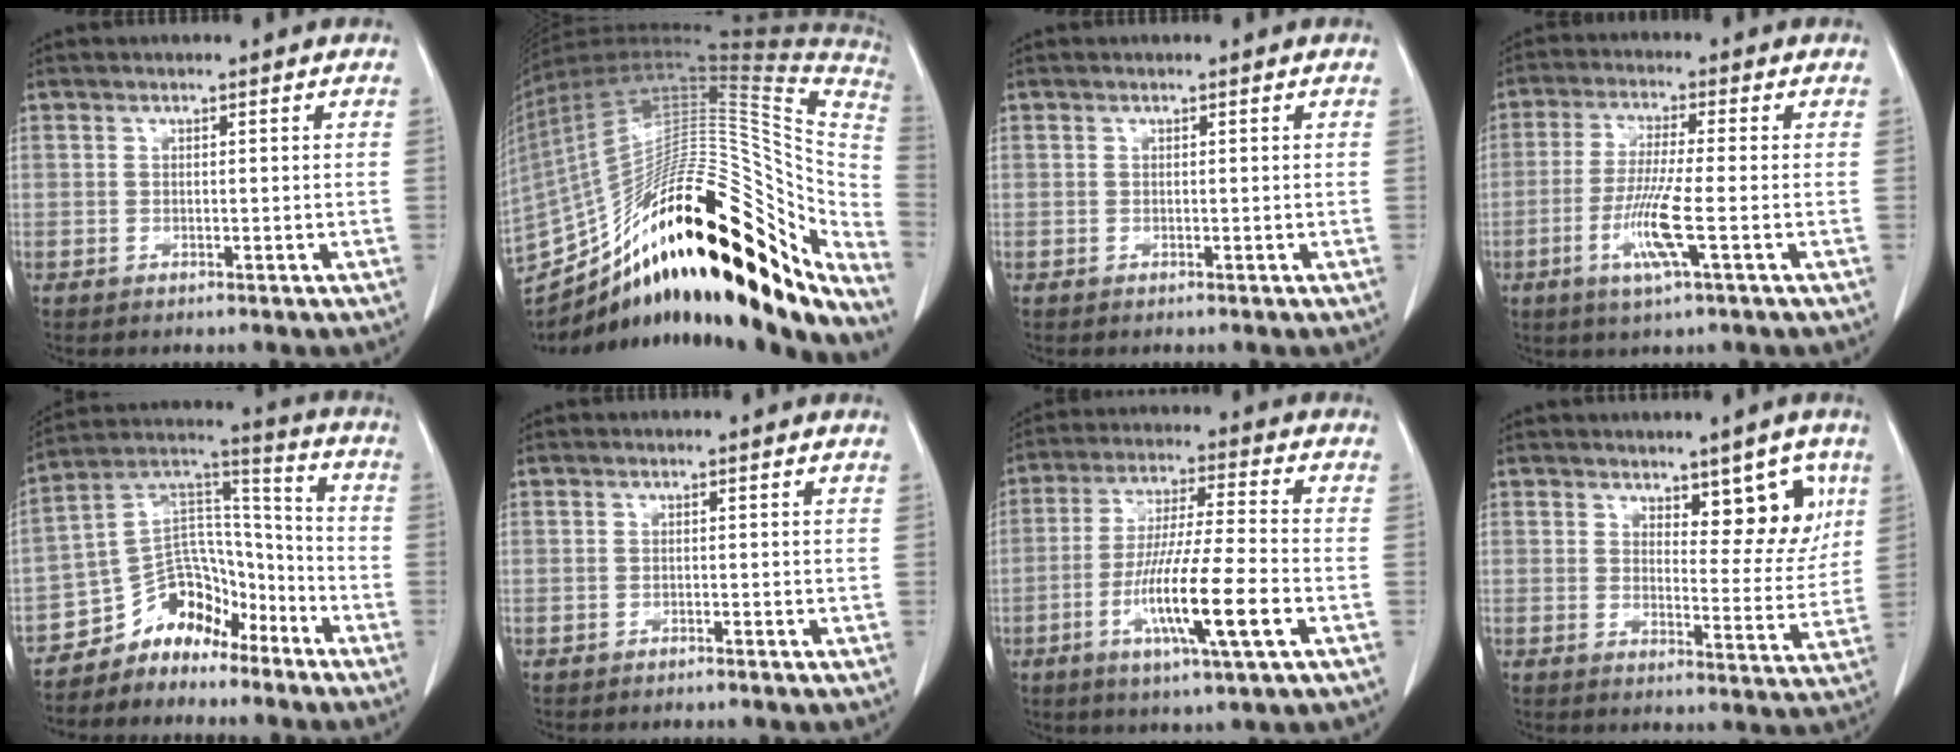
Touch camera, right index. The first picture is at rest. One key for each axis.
{"total": 38.6, "fx": -18.5, "fy": 14.0, "fz": 30.8, "tx": -0.467, "ty": 0.020, "tz": -0.276}
{"total": 0.0}
{"total": 8.1, "fx": -2.6, "fy": -0.2, "fz": 7.6, "tx": -0.154, "ty": -0.014, "tz": -0.053}
{"total": 10.8, "fx": -8.4, "fy": 5.9, "fz": 3.2, "tx": -0.051, "ty": 0.067, "tz": -0.151}
{"total": 0.9, "fx": -0.8, "fy": 0.1, "fz": 0.4, "tx": -0.010, "ty": -0.001, "tz": -0.010}
{"total": 13.3, "fx": -4.5, "fy": 0.3, "fz": 12.5, "tx": -0.236, "ty": -0.016, "tz": -0.083}
{"total": 7.6, "fx": 4.1, "fy": 3.1, "fz": 5.6, "tx": -0.055, "ty": -0.004, "tz": 0.057}